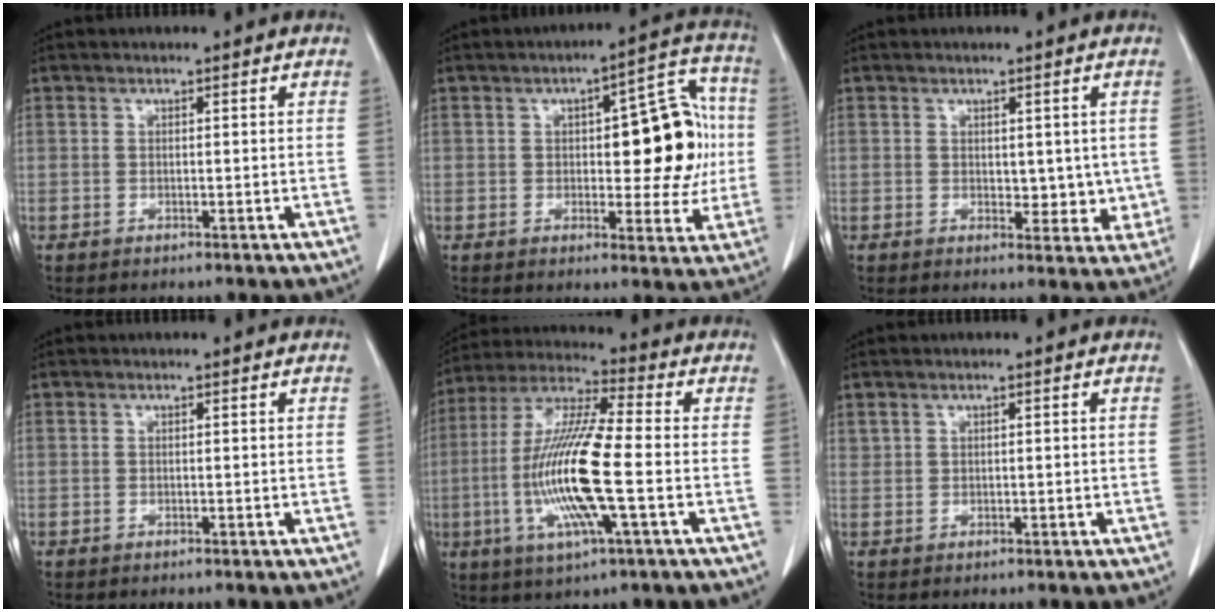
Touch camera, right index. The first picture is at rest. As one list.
[{"total": 13.6, "force": [0.8, 5.2, 12.5], "torque": [-0.143, 0.038, 0.016]}, {"total": 4.5, "force": [0.3, 2.9, 3.5], "torque": [-0.024, -0.005, 0.009]}, {"total": 0.0}, {"total": 15.6, "force": [-3.2, 1.2, 15.3], "torque": [-0.315, -0.010, -0.066]}, {"total": 0.7, "force": [0.5, 0.4, 0.1], "torque": [-0.001, 0.005, 0.014]}]